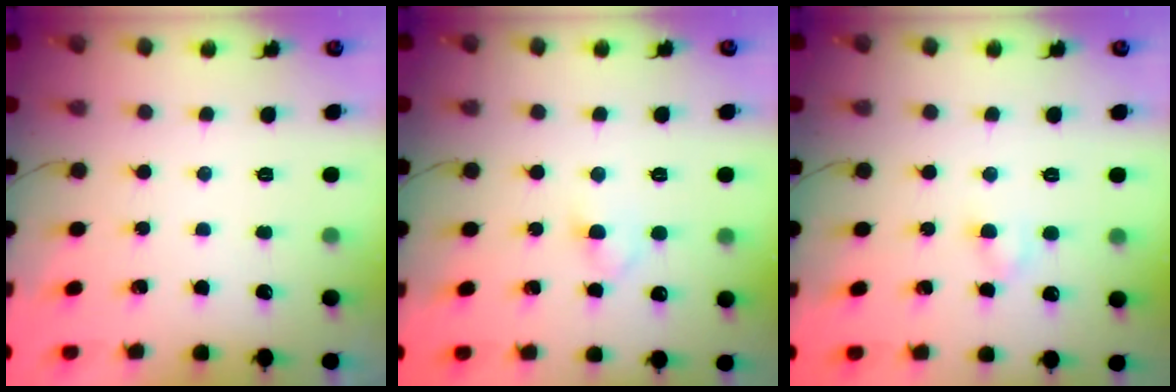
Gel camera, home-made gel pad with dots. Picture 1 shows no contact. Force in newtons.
{"total": 2.5, "press": 2.2, "slide": 1.1}
{"total": 2.9, "press": 2.7, "slide": 1.1}